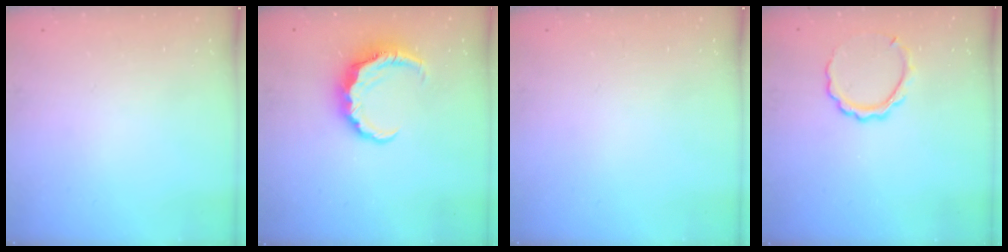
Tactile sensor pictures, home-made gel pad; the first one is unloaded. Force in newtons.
{"total": 6.8, "press": 6.7, "slide": 1.0}
{"total": 0.0}
{"total": 6.9, "press": 6.9, "slide": 0.5}